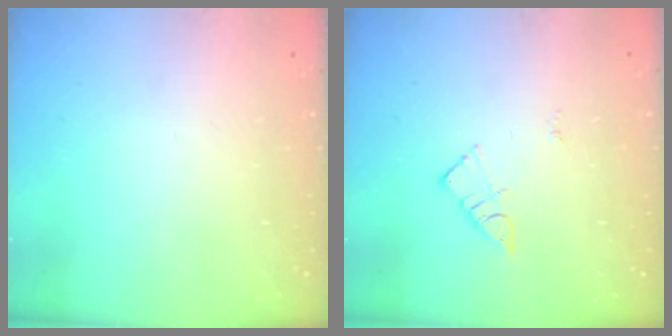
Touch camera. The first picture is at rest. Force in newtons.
{"total": 4.8, "press": 4.8, "slide": 0.5}